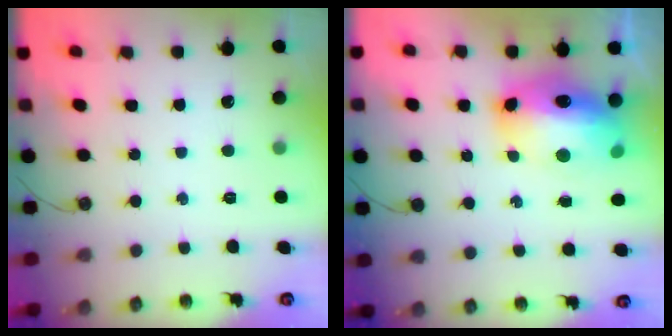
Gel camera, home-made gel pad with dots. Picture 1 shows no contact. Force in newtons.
{"total": 16.4, "press": 16.3, "slide": 1.6}